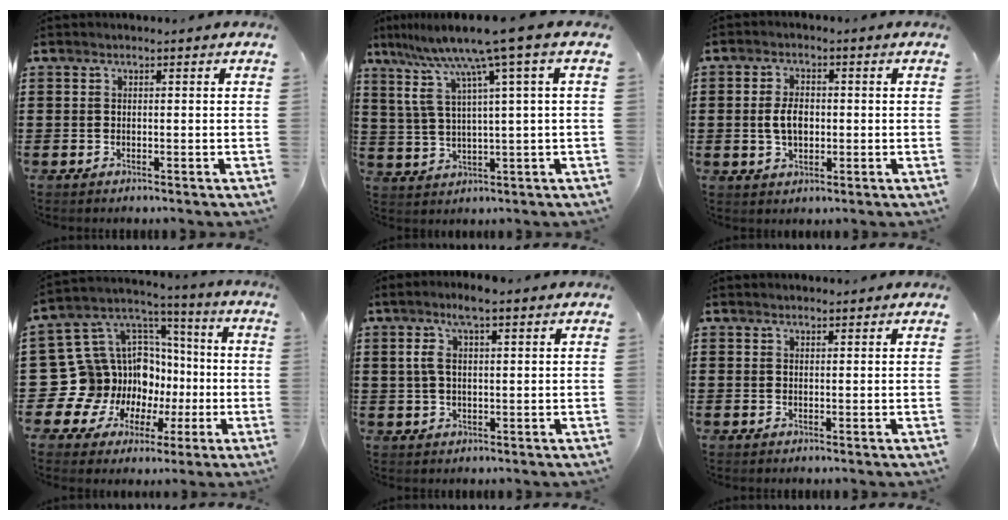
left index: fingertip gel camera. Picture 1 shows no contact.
{"total": 9.1, "force": [5.4, -0.7, 7.2], "torque": [-0.169, -0.036, 0.082]}
{"total": 4.5, "force": [-0.2, 2.5, 3.7], "torque": [-0.073, 0.001, -0.010]}
{"total": 16.3, "force": [-3.5, 15.0, 5.2], "torque": [-0.155, -0.028, -0.021]}
{"total": 5.4, "force": [2.3, 1.5, 4.7], "torque": [-0.104, 0.004, 0.035]}
{"total": 0.9, "force": [0.9, 0.1, 0.1], "torque": [-0.004, 0.000, 0.018]}